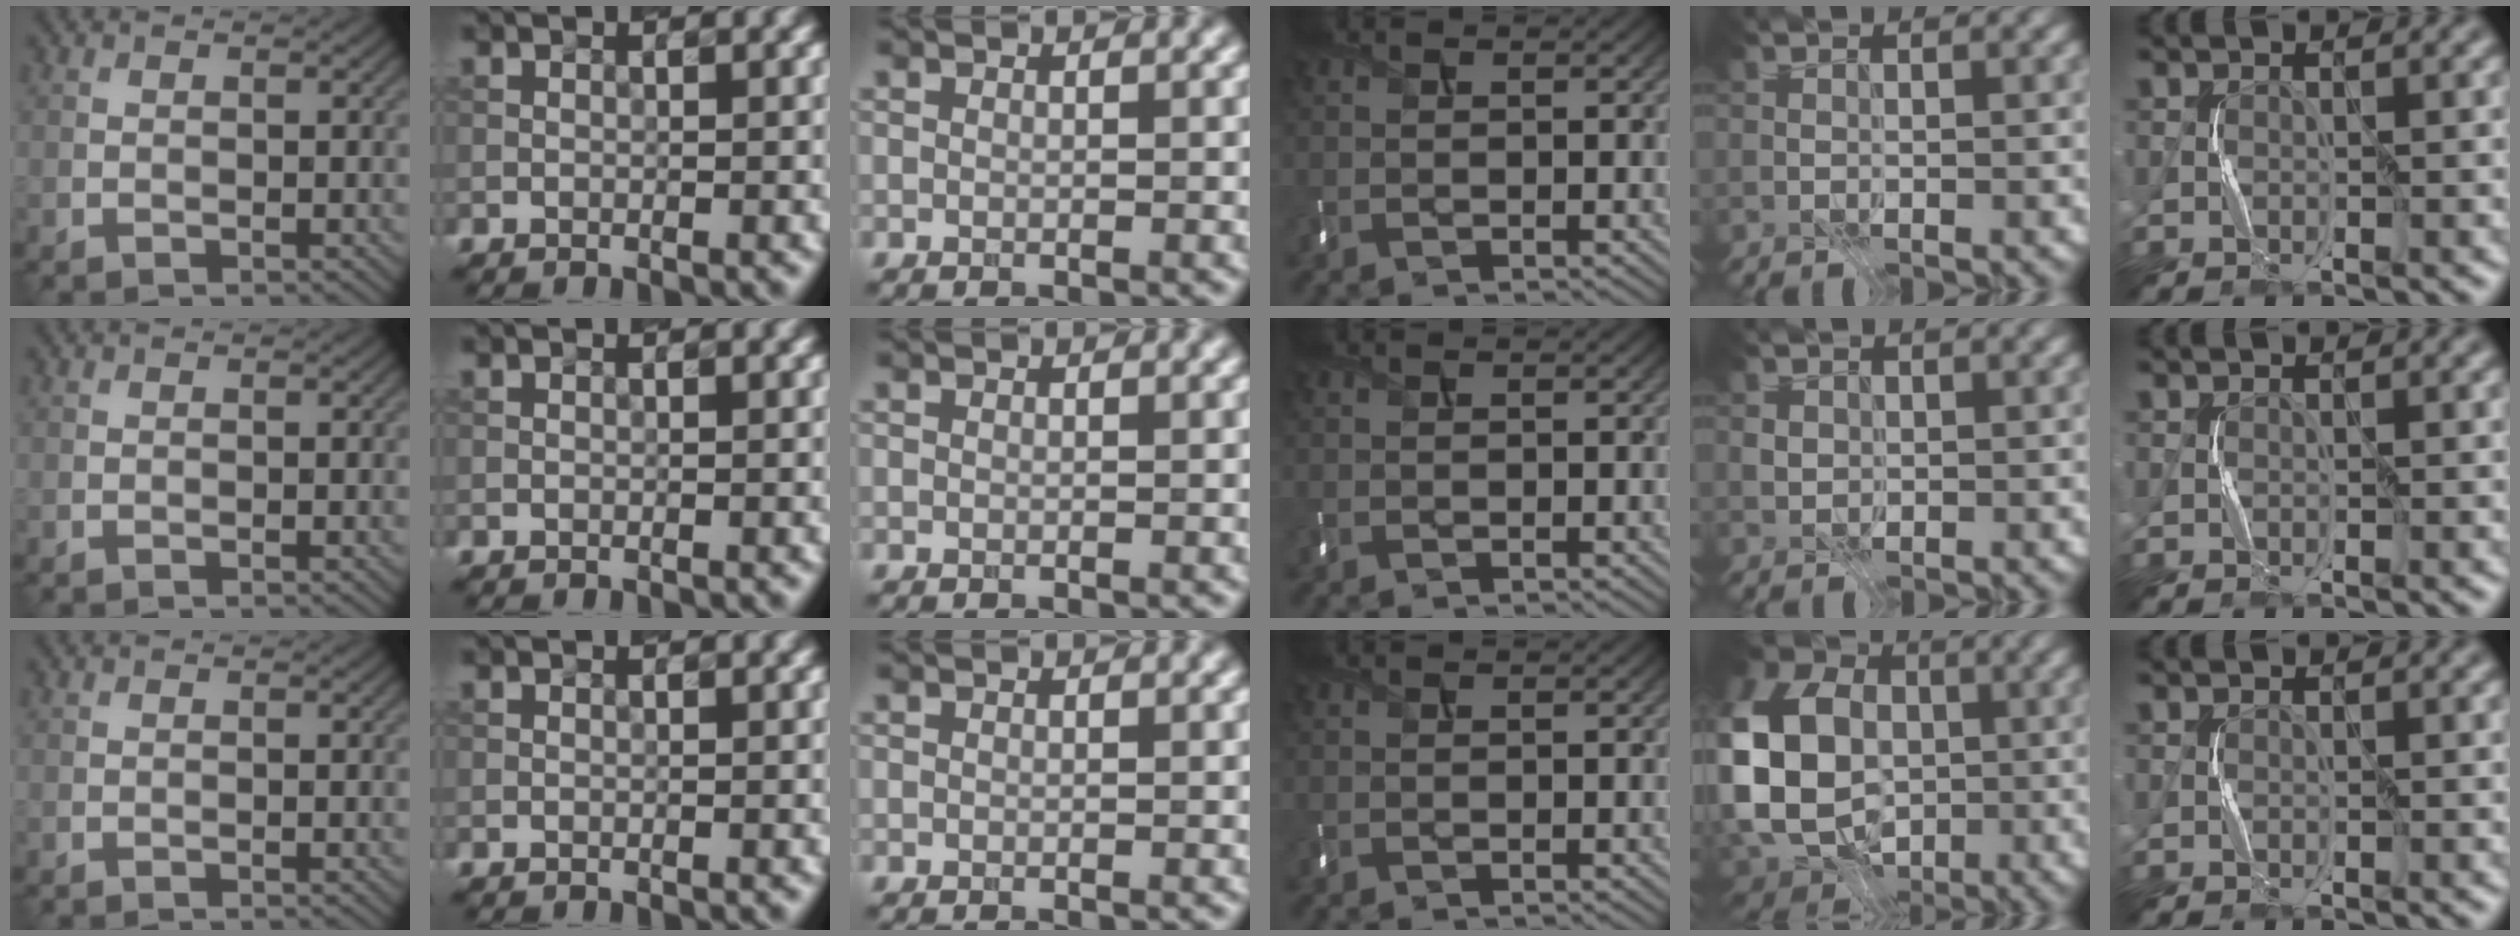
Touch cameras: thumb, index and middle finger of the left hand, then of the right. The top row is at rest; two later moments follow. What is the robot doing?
{"motion": "press", "object": "keyboard"}